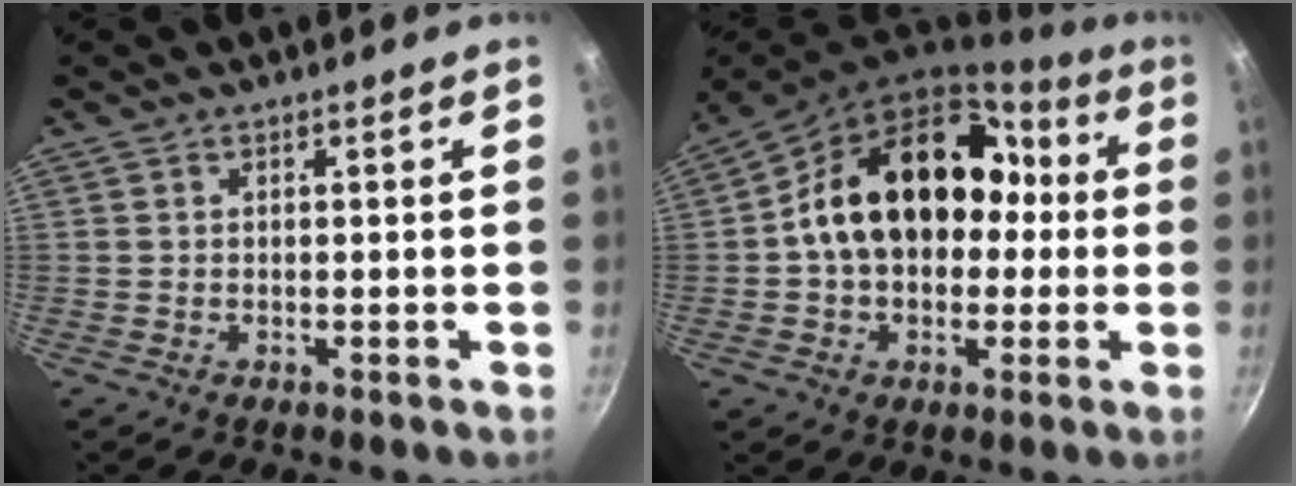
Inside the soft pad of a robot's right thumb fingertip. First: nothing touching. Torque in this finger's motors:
{"motor_torque": [2.43, 2.57, 1.01, -0.58, 0.50]}